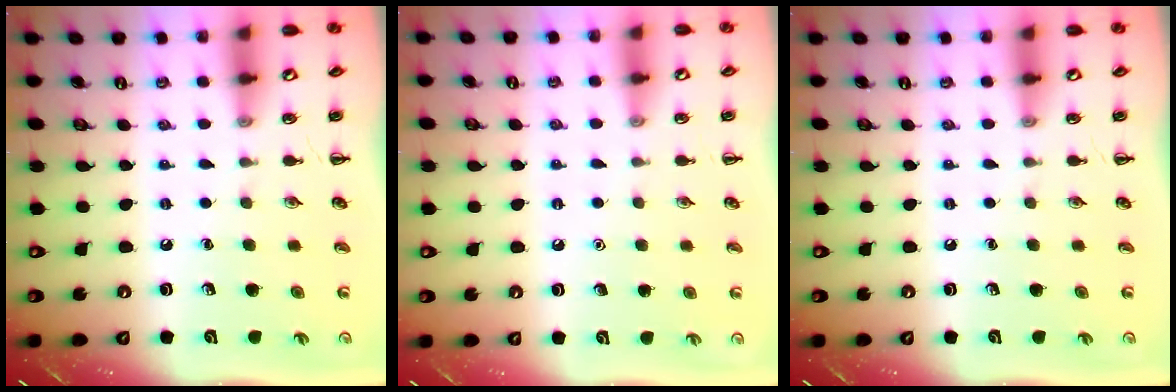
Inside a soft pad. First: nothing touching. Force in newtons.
{"total": 1.5, "press": 1.5, "slide": 0.1}
{"total": 0.0}